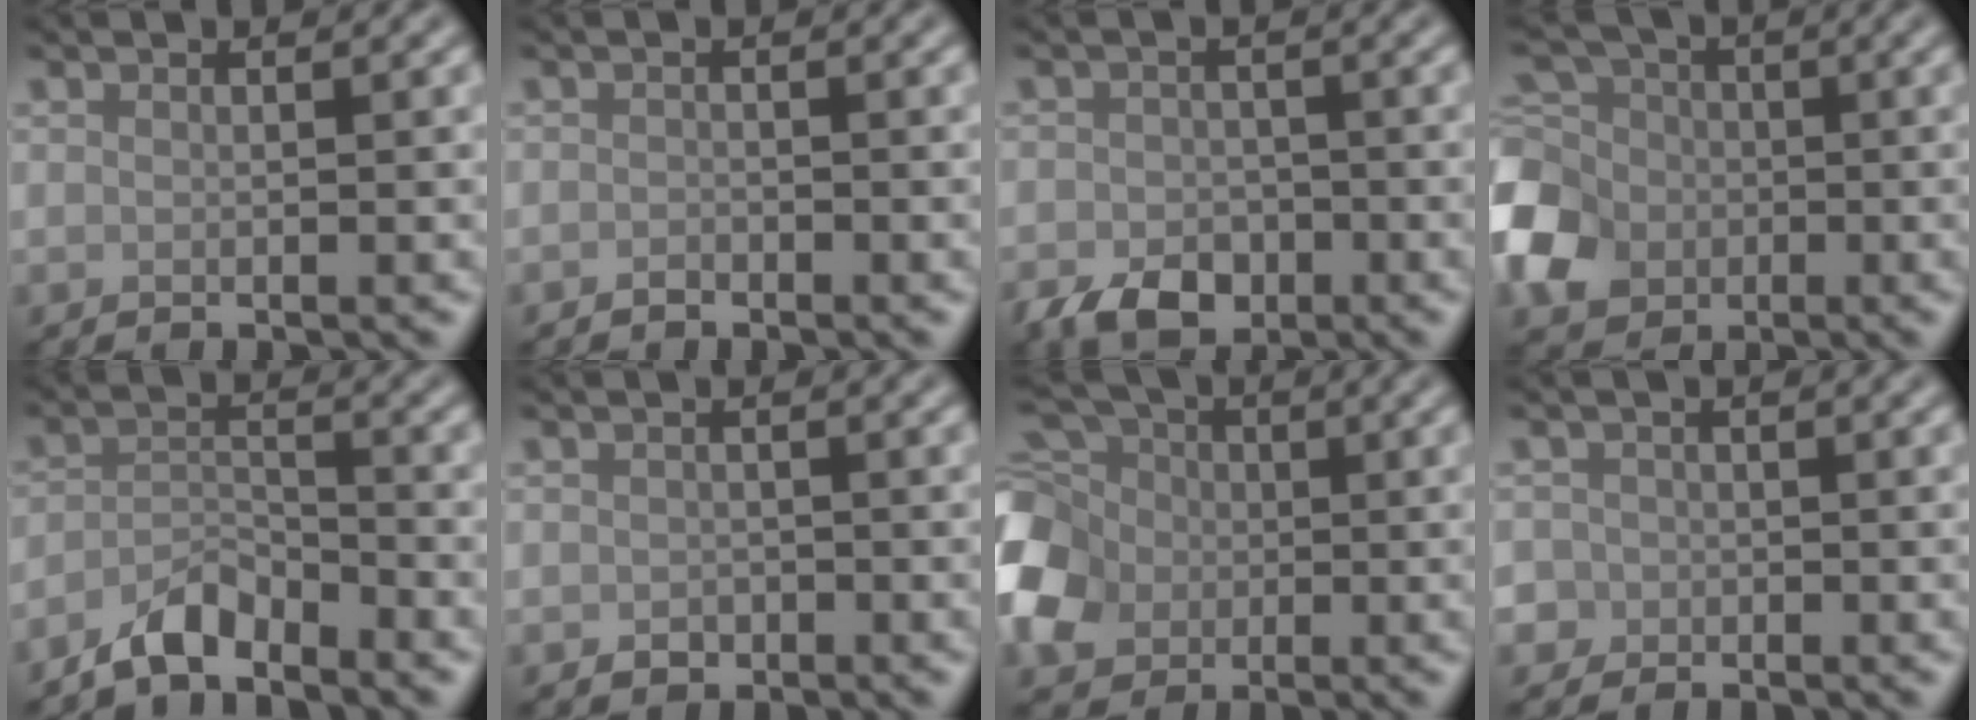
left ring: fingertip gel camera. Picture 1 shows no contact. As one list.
[{"total": 0.6, "force": [-0.4, 0.3, 0.2], "torque": [-0.002, -0.001, -0.009]}, {"total": 3.8, "force": [-2.0, 2.7, 1.8], "torque": [-0.030, -0.007, -0.041]}, {"total": 6.9, "force": [-2.0, 5.7, 3.5], "torque": [-0.093, 0.005, -0.054]}, {"total": 3.1, "force": [-2.7, 0.9, 1.2], "torque": [-0.025, 0.007, -0.057]}, {"total": 0.9, "force": [-0.4, 0.8, 0.3], "torque": [-0.002, -0.005, -0.008]}, {"total": 9.0, "force": [-0.9, 7.1, 5.5], "torque": [-0.129, 0.006, -0.029]}, {"total": 2.0, "force": [-0.4, 2.0, 0.1], "torque": [0.015, 0.007, -0.015]}]